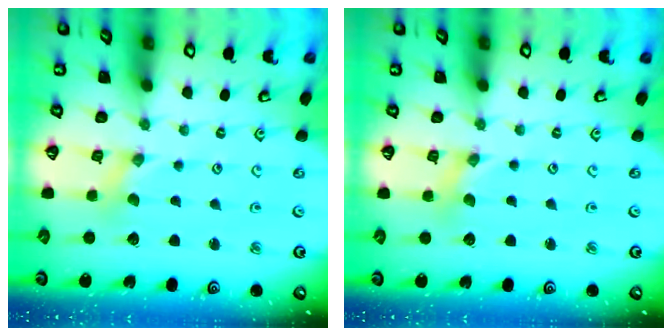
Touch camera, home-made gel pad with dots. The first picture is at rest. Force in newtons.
{"total": 0.8, "press": 0.8, "slide": 0.1}